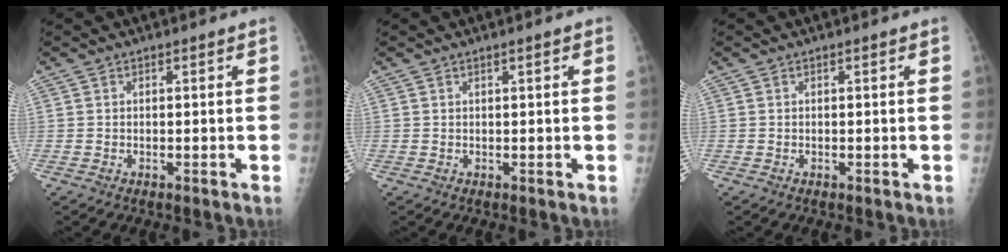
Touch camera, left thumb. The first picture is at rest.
{"total": 1.2, "force": [0.5, 0.1, 1.1], "torque": [-0.020, 0.001, 0.007]}
{"total": 0.0}